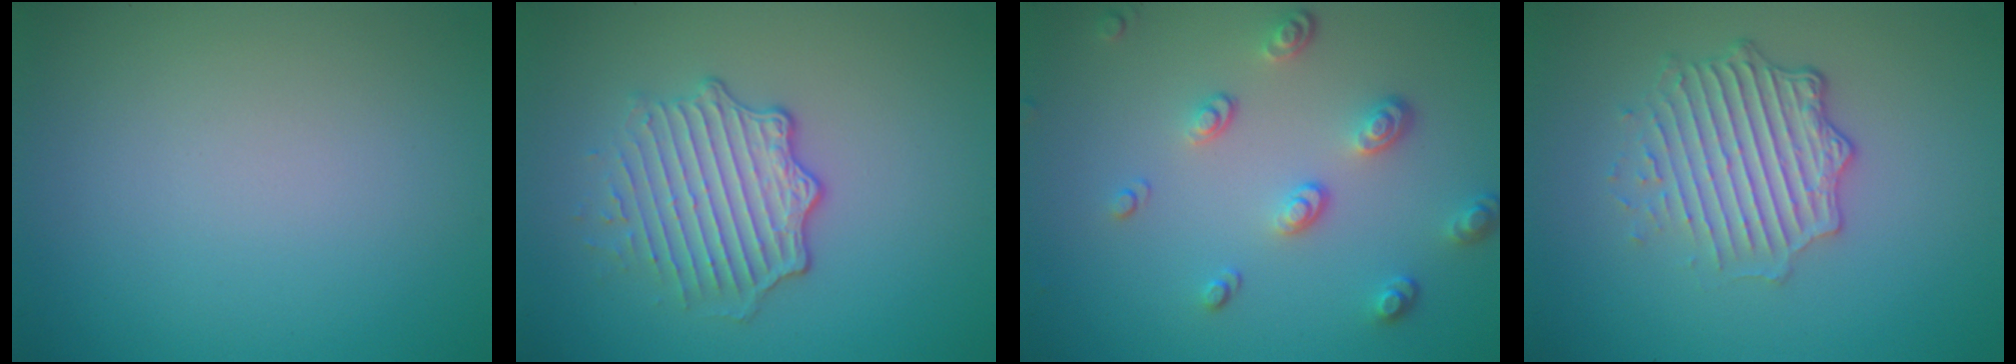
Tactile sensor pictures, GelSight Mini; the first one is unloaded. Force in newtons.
{"total": 4.4, "press": 3.4, "slide": 2.8}
{"total": 3.4, "press": 2.6, "slide": 2.3}
{"total": 4.9, "press": 3.6, "slide": 3.4}